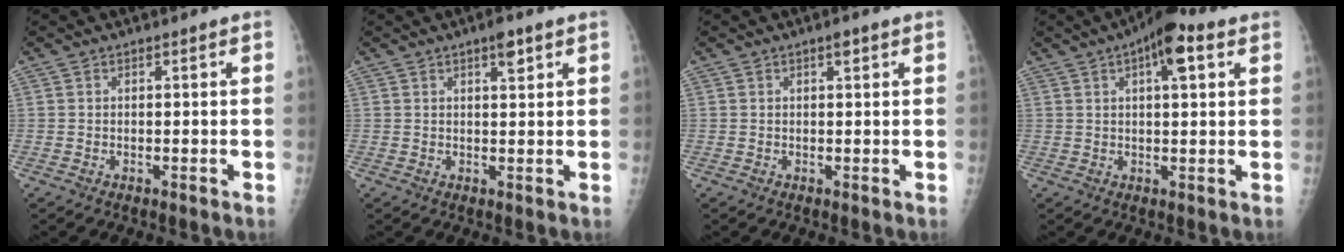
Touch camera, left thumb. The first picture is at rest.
{"total": 2.9, "force": [1.8, 1.0, 2.0], "torque": [-0.020, -0.009, 0.026]}
{"total": 1.1, "force": [0.7, 0.4, 0.8], "torque": [-0.005, -0.001, 0.009]}
{"total": 8.5, "force": [3.8, 3.2, 6.9], "torque": [-0.089, 0.003, 0.052]}